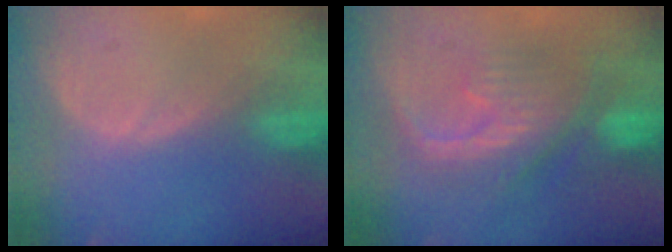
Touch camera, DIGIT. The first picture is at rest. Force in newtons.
{"total": 9.0, "press": 8.7, "slide": 2.0}